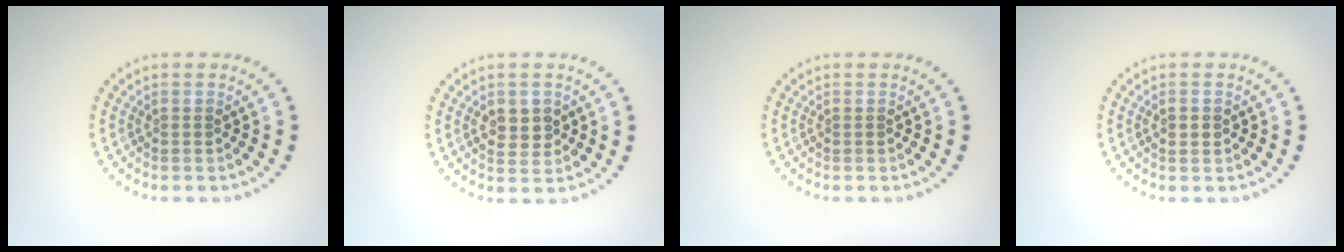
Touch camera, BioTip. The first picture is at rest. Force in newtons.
{"total": 2.6, "press": 2.6, "slide": 0.6}
{"total": 0.0}
{"total": 1.5, "press": 1.5, "slide": 0.1}